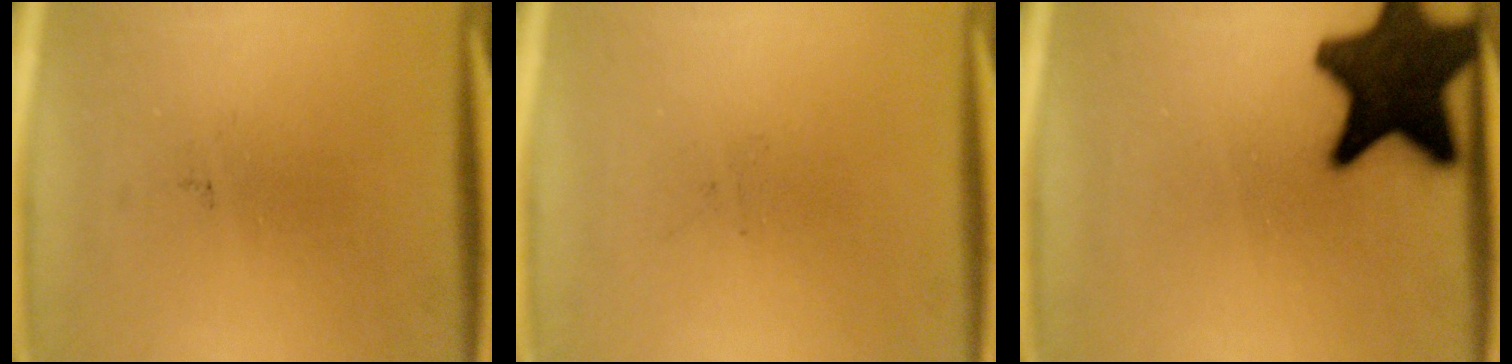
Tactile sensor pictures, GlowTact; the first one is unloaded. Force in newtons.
{"total": 0.0}
{"total": 17.7}